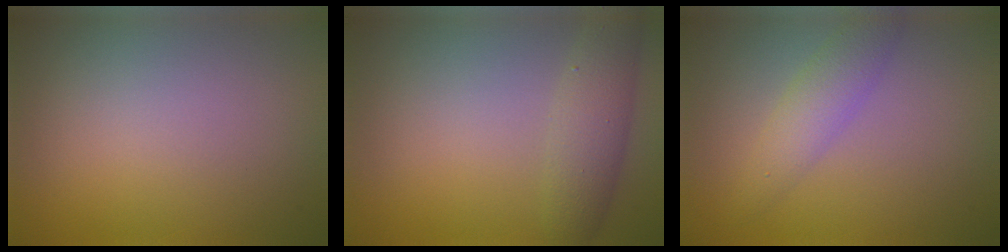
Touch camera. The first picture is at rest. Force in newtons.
{"total": 3.2, "press": 3.2, "slide": 0.1}
{"total": 2.8, "press": 2.8, "slide": 0.1}